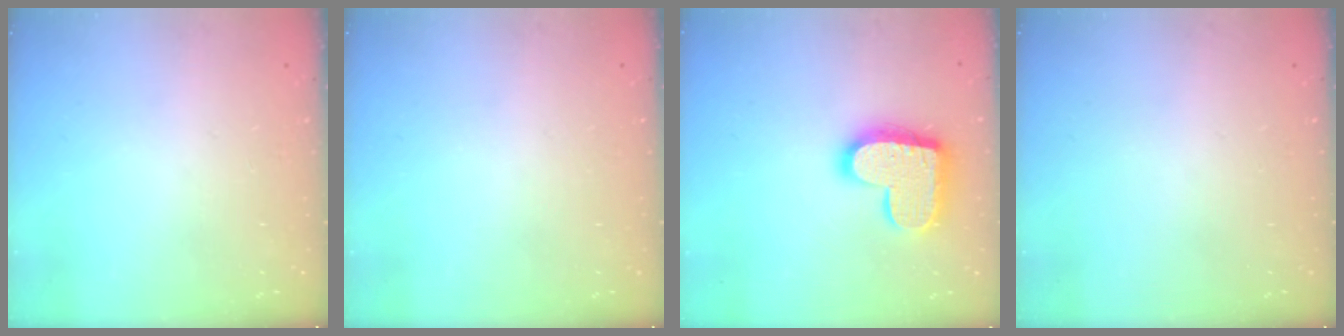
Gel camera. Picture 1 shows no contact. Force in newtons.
{"total": 0.0}
{"total": 16.3, "press": 16.3, "slide": 1.3}
{"total": 0.0}